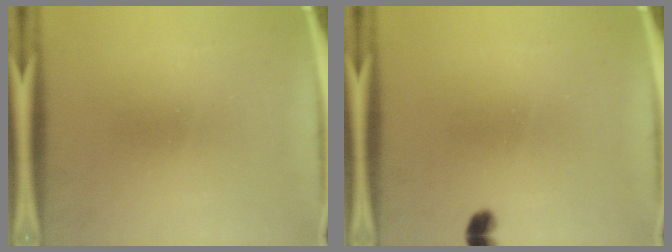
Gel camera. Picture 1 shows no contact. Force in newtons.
{"total": 1.8}